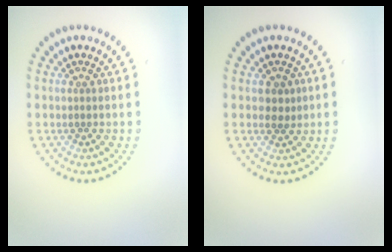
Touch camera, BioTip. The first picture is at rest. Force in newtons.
{"total": 0.8, "press": 0.6, "slide": 0.6}